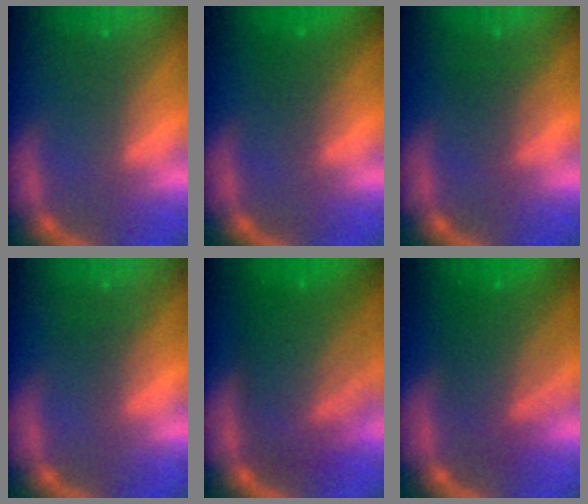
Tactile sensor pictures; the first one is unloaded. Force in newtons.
{"total": 1.9}
{"total": 2.0}
{"total": 1.5}
{"total": 9.6}
{"total": 7.0}